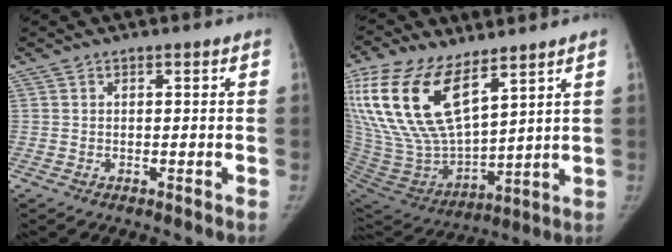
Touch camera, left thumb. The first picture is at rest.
{"total": 24.1, "force": [12.9, 11.2, 17.1], "torque": [-0.359, -0.045, 0.255]}